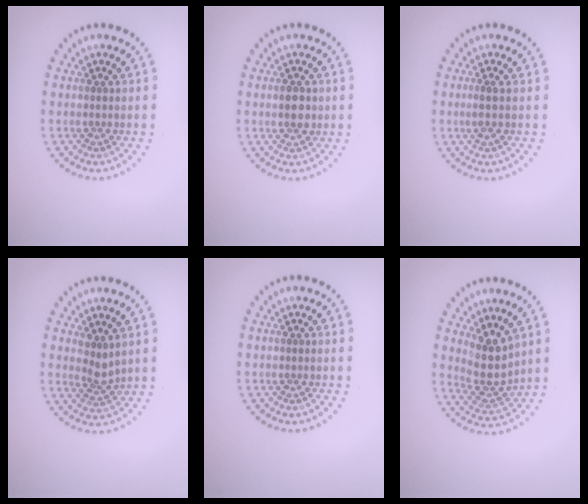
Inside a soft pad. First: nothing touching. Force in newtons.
{"total": 1.9, "press": 1.9, "slide": 0.1}
{"total": 1.0, "press": 0.7, "slide": 0.7}
{"total": 2.0, "press": 1.4, "slide": 1.4}
{"total": 0.0}
{"total": 3.8, "press": 3.1, "slide": 2.2}